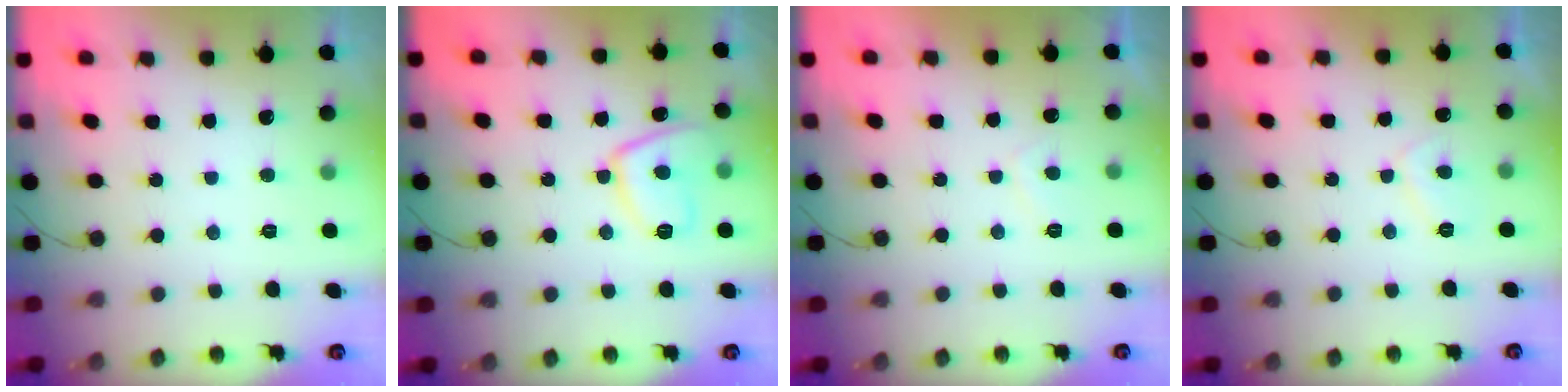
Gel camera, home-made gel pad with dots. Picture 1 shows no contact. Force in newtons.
{"total": 9.7, "press": 9.7, "slide": 0.8}
{"total": 1.5, "press": 1.3, "slide": 0.7}
{"total": 3.5, "press": 3.4, "slide": 0.8}